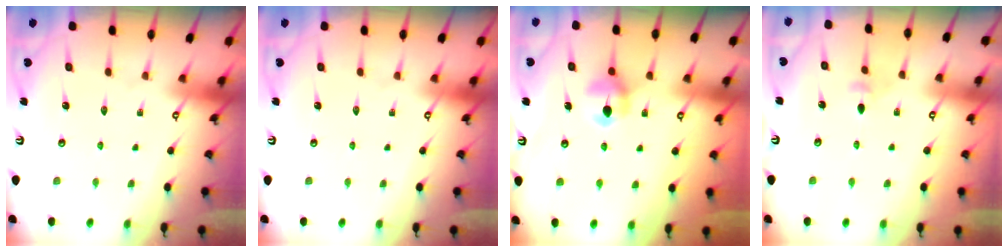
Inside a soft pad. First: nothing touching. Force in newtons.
{"total": 0.0}
{"total": 6.8, "press": 6.8, "slide": 0.7}
{"total": 3.6, "press": 3.5, "slide": 0.8}